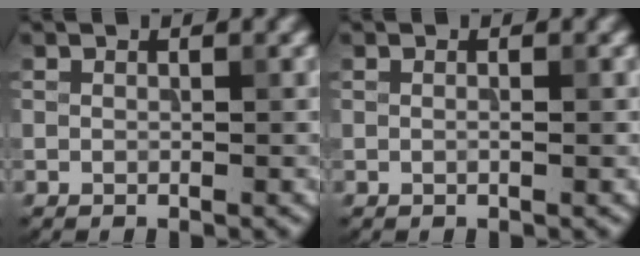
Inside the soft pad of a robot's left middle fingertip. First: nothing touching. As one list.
[{"total": 0.6, "force": [0.0, 0.0, 0.6], "torque": [-0.016, 0.001, -0.002]}]